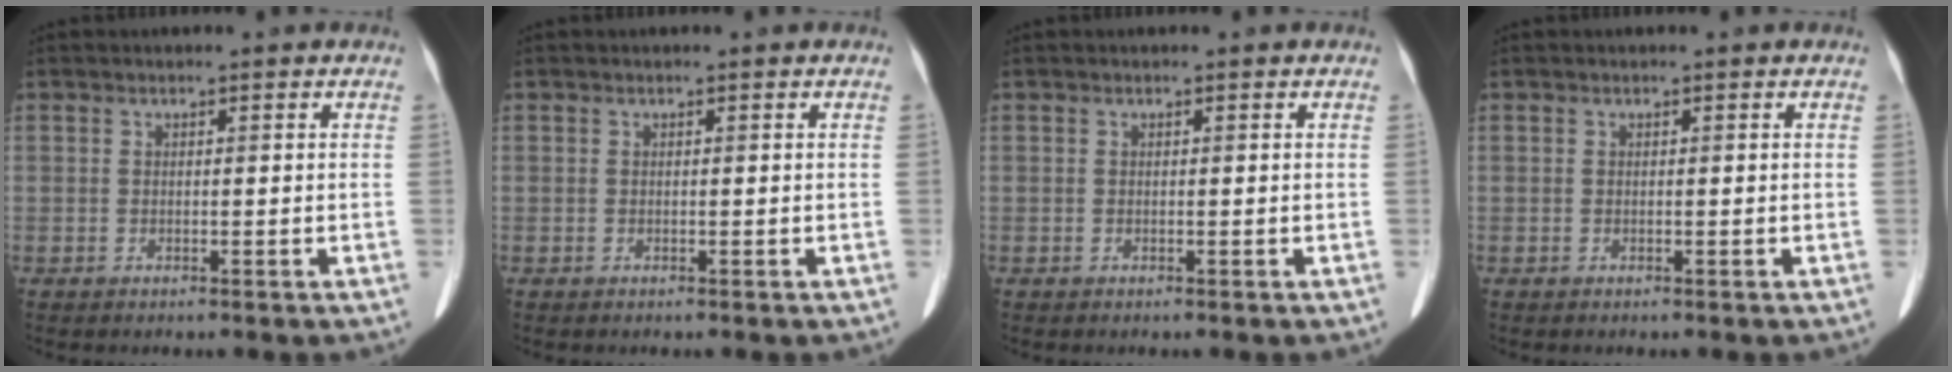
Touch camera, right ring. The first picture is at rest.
{"total": 0.0}
{"total": 0.0}
{"total": 0.0}